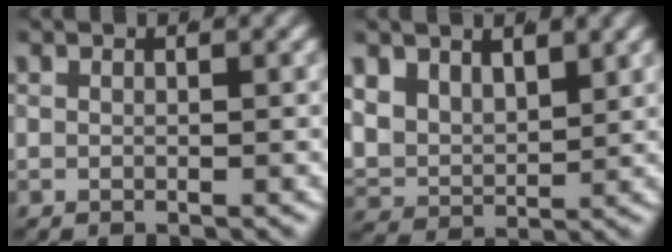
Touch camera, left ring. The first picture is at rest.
{"total": 7.5, "force": [1.2, 6.6, 3.3], "torque": [-0.109, -0.024, 0.012]}